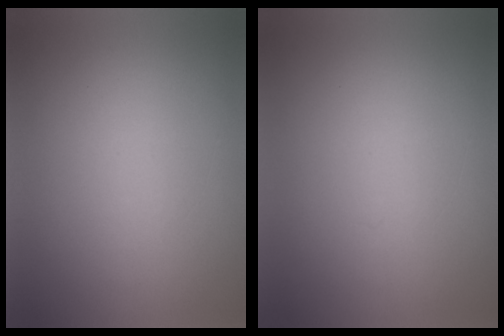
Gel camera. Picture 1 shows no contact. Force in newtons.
{"total": 0.0}